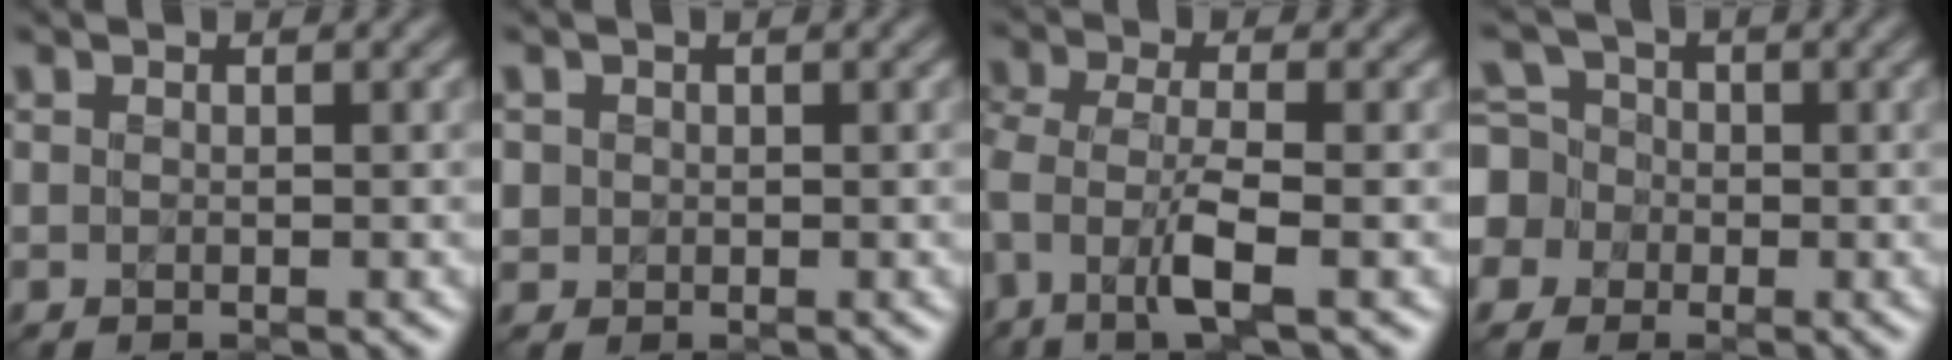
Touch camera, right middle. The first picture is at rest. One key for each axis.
{"total": 1.0, "fx": -0.1, "fy": 0.1, "fz": -1.0, "tx": 0.001, "ty": -0.001, "tz": 0.002}
{"total": 3.0, "fx": -1.6, "fy": 0.8, "fz": 2.4, "tx": -0.086, "ty": 0.000, "tz": -0.032}
{"total": 4.0, "fx": -1.2, "fy": 3.8, "fz": 0.0, "tx": -0.030, "ty": 0.029, "tz": -0.046}